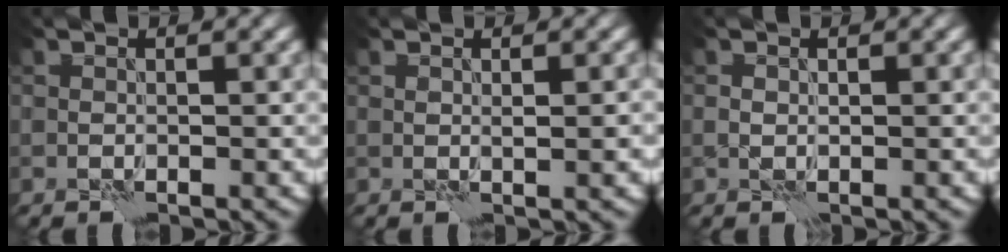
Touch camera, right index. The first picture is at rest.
{"total": 1.1, "force": [0.1, 0.1, 1.1], "torque": [-0.017, 0.000, 0.001]}
{"total": 0.6, "force": [0.0, 0.5, 0.3], "torque": [-0.004, 0.000, -0.001]}